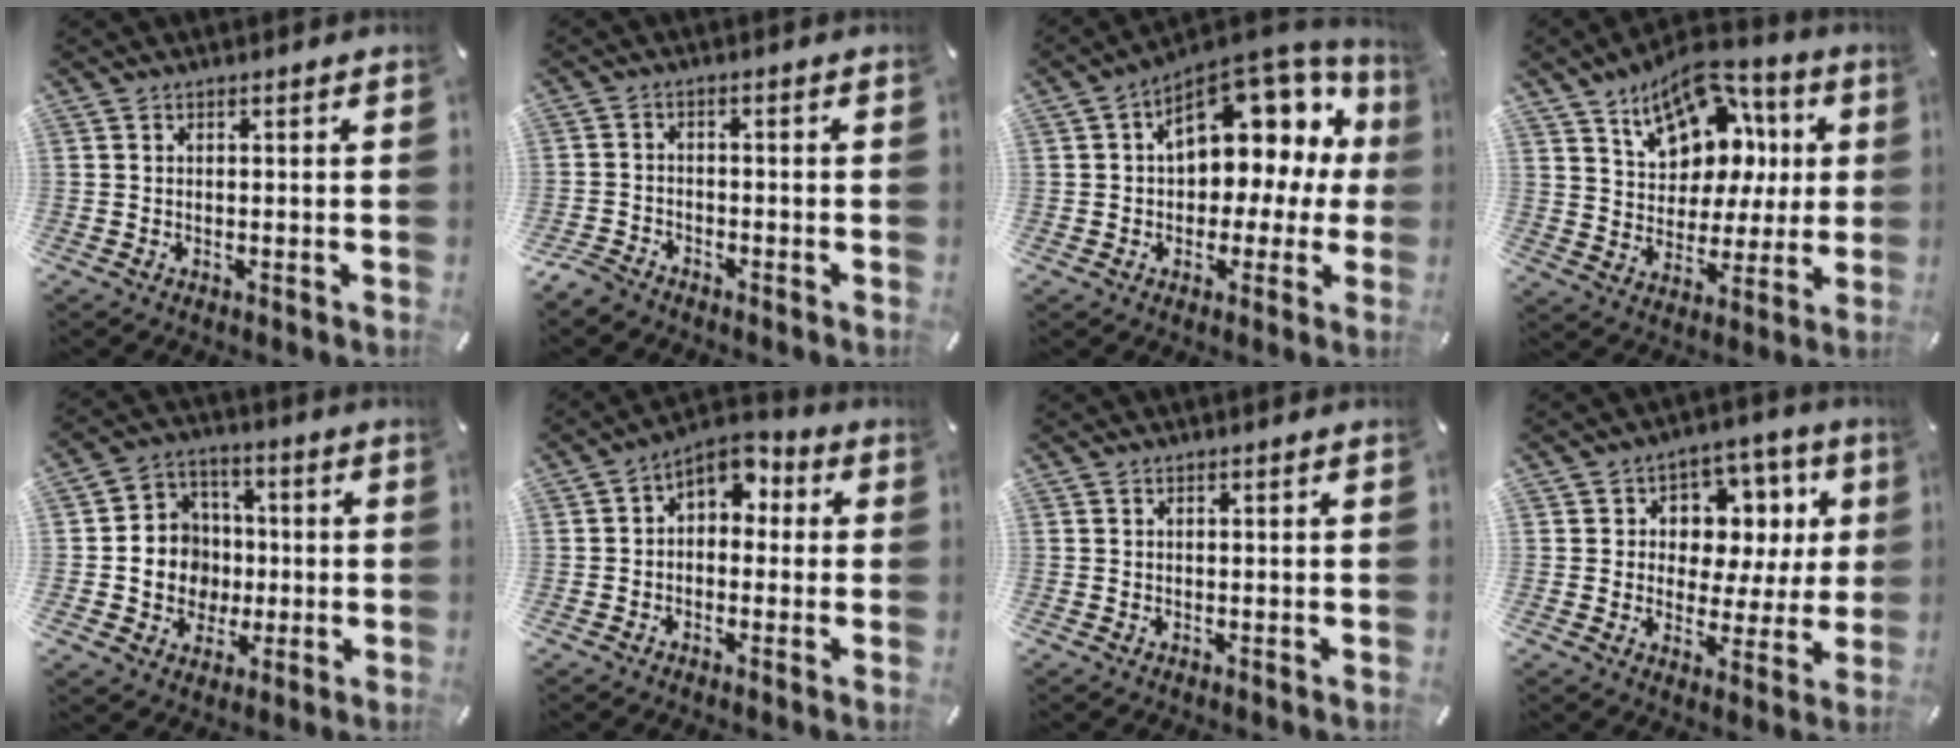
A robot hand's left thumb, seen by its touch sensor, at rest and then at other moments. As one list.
[{"total": 3.5, "force": [-3.1, 1.6, 0.6], "torque": [-0.027, 0.013, -0.066]}, {"total": 14.0, "force": [6.0, 9.0, 8.9], "torque": [-0.110, -0.047, 0.105]}, {"total": 14.8, "force": [8.1, 10.6, 6.3], "torque": [-0.103, -0.050, 0.151]}, {"total": 10.0, "force": [-1.5, 9.7, 2.0], "torque": [-0.040, 0.011, -0.019]}, {"total": 5.3, "force": [1.8, 4.2, 2.7], "torque": [-0.043, -0.008, 0.027]}, {"total": 0.0}, {"total": 9.7, "force": [2.7, 8.2, 4.4], "torque": [-0.054, -0.019, 0.049]}]